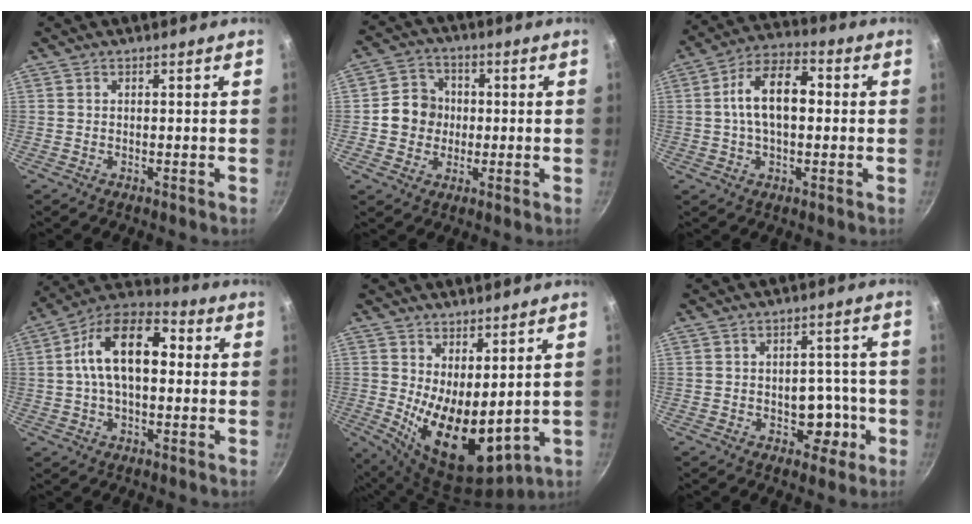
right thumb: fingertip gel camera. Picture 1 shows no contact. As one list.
[{"total": 8.0, "force": [-0.1, 7.4, 3.0], "torque": [-0.014, 0.014, -0.016]}, {"total": 12.2, "force": [0.9, 7.0, 10.0], "torque": [-0.150, 0.034, 0.003]}, {"total": 16.0, "force": [1.8, 9.3, 12.9], "torque": [-0.194, 0.034, 0.009]}, {"total": 13.3, "force": [1.9, 6.9, 11.3], "torque": [-0.160, -0.046, 0.052]}, {"total": 6.5, "force": [-2.0, 4.9, 3.8], "torque": [-0.006, 0.023, -0.022]}]